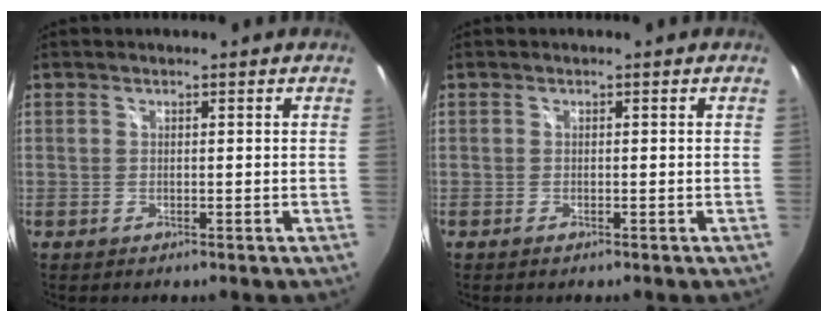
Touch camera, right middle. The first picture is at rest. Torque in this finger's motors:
{"motor_torque": [-0.86, 0.01, -0.04, 0.00]}